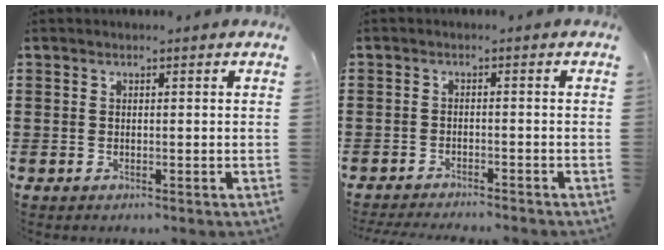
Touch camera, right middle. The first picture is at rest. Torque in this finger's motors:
{"motor_torque": [0.10, -0.09, 0.06, 0.07]}